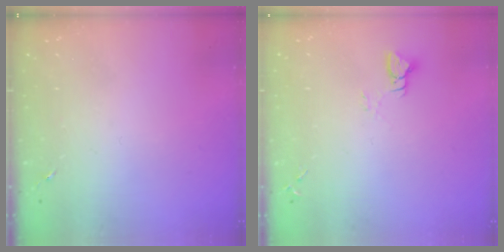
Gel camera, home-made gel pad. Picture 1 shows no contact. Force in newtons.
{"total": 2.9, "press": 2.9, "slide": 0.2}